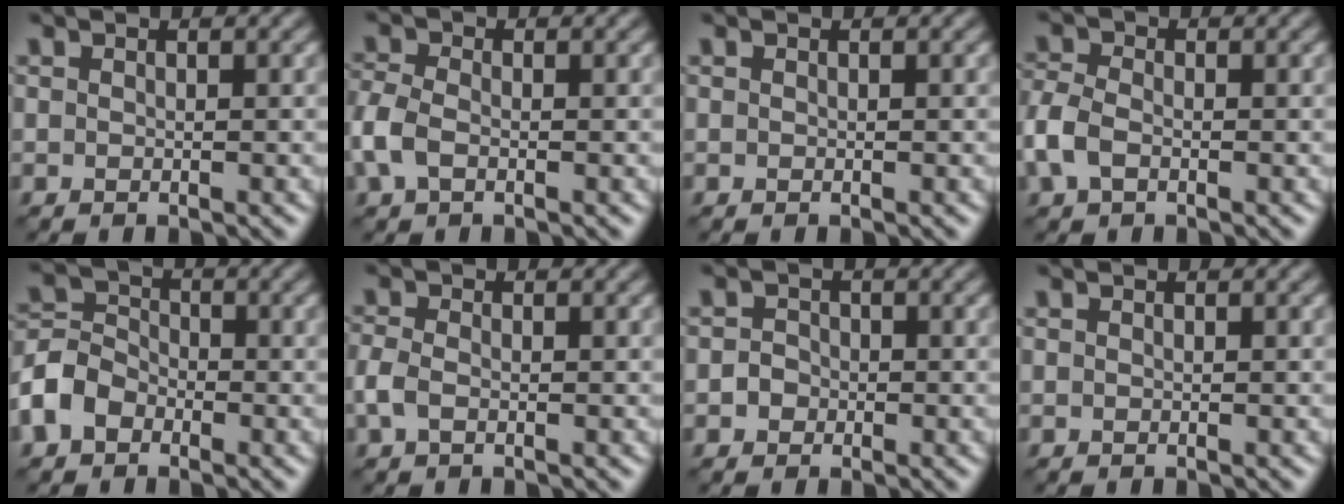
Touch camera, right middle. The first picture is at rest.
{"total": 3.1, "force": [-1.1, 2.0, 2.1], "torque": [-0.060, 0.002, -0.036]}
{"total": 0.0}
{"total": 3.5, "force": [-1.4, 2.3, 2.3], "torque": [-0.064, 0.001, -0.042]}
{"total": 4.6, "force": [-2.5, 3.4, 2.0], "torque": [-0.047, 0.005, -0.064]}
{"total": 1.8, "force": [-0.8, 1.1, 1.2], "torque": [-0.035, 0.000, -0.022]}
{"total": 1.3, "force": [-0.5, 1.2, 0.3], "torque": [0.008, -0.002, -0.016]}
{"total": 0.0}